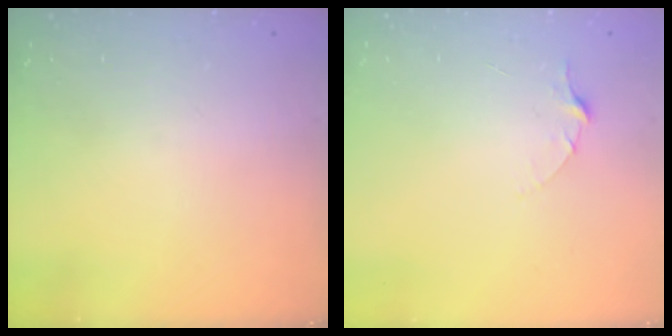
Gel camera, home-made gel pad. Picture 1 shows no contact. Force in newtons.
{"total": 5.2, "press": 5.2, "slide": 0.5}